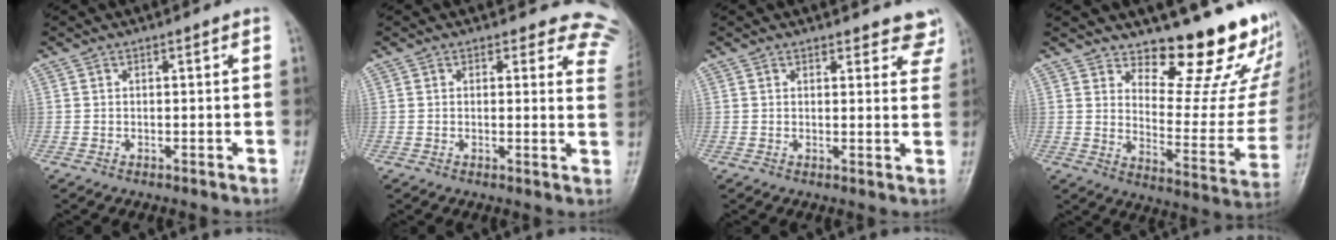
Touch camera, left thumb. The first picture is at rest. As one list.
[{"total": 10.2, "force": [9.3, 4.1, 0.5], "torque": [0.059, -0.059, 0.056]}, {"total": 6.1, "force": [5.6, 2.4, 0.8], "torque": [0.037, -0.027, 0.041]}, {"total": 17.9, "force": [15.2, 5.6, 7.7], "torque": [-0.041, -0.155, 0.193]}]